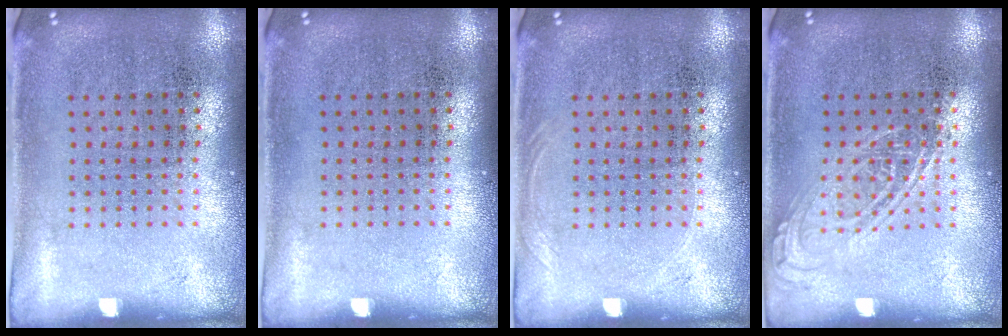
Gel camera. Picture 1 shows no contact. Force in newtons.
{"total": 0.0}
{"total": 0.7, "press": 0.6, "slide": 0.2}
{"total": 2.0, "press": 2.0, "slide": 0.2}